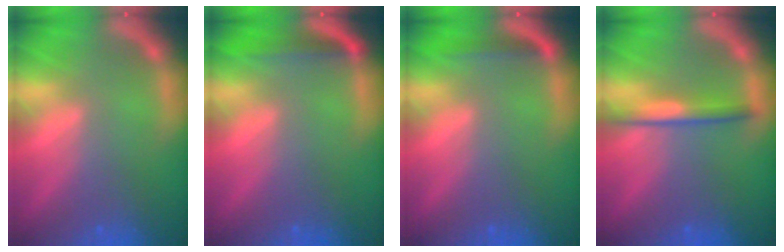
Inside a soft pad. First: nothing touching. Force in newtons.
{"total": 3.0}
{"total": 1.9}
{"total": 3.0}